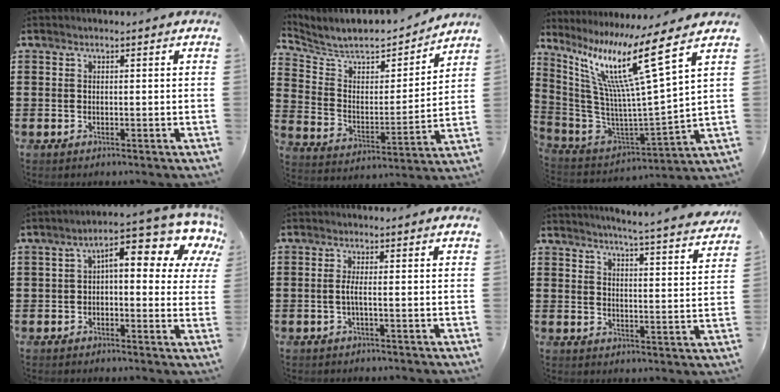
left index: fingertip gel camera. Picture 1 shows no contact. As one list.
[{"total": 6.4, "force": [5.9, 2.1, 1.6], "torque": [-0.068, -0.041, 0.098]}, {"total": 15.1, "force": [8.0, 0.8, 12.8], "torque": [-0.284, -0.045, 0.116]}, {"total": 9.8, "force": [4.5, 3.8, 7.9], "torque": [-0.123, -0.028, 0.064]}, {"total": 2.0, "force": [-0.4, -0.2, 1.9], "torque": [-0.043, -0.006, -0.013]}, {"total": 4.6, "force": [4.3, -1.0, 1.3], "torque": [-0.036, -0.039, 0.069]}]